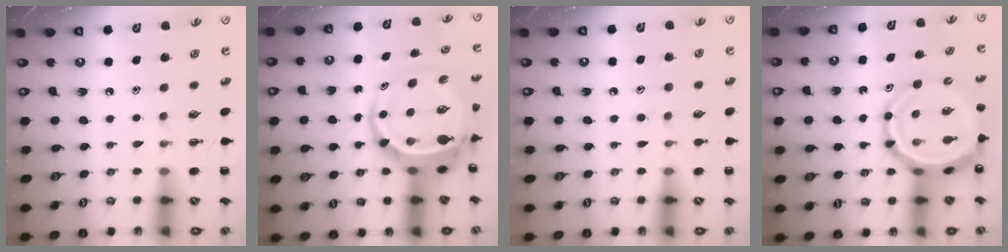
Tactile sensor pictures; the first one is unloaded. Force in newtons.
{"total": 7.3, "press": 7.1, "slide": 1.8}
{"total": 6.3, "press": 6.0, "slide": 1.9}
{"total": 9.1, "press": 8.7, "slide": 2.8}